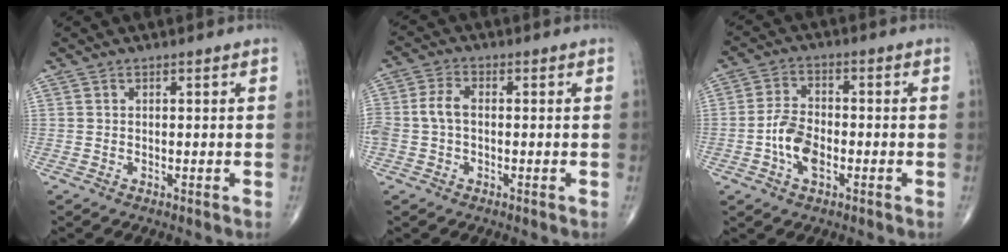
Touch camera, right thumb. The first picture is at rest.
{"total": 5.4, "force": [-0.5, 3.6, 4.0], "torque": [-0.094, 0.017, -0.013]}
{"total": 7.1, "force": [-2.2, 4.0, 5.4], "torque": [-0.099, 0.016, -0.047]}